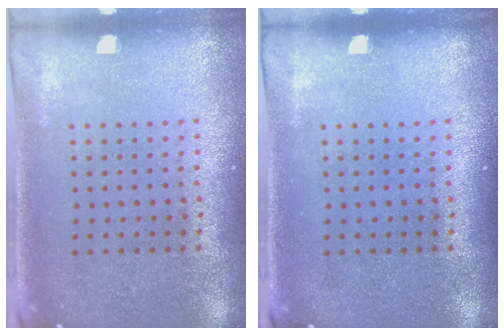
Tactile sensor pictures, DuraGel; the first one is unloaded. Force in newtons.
{"total": 0.0}